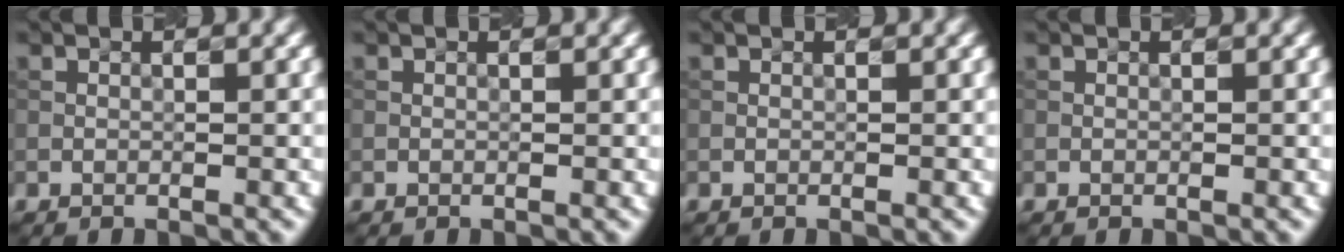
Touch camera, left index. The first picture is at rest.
{"total": 0.0}
{"total": 0.0}
{"total": 0.0}